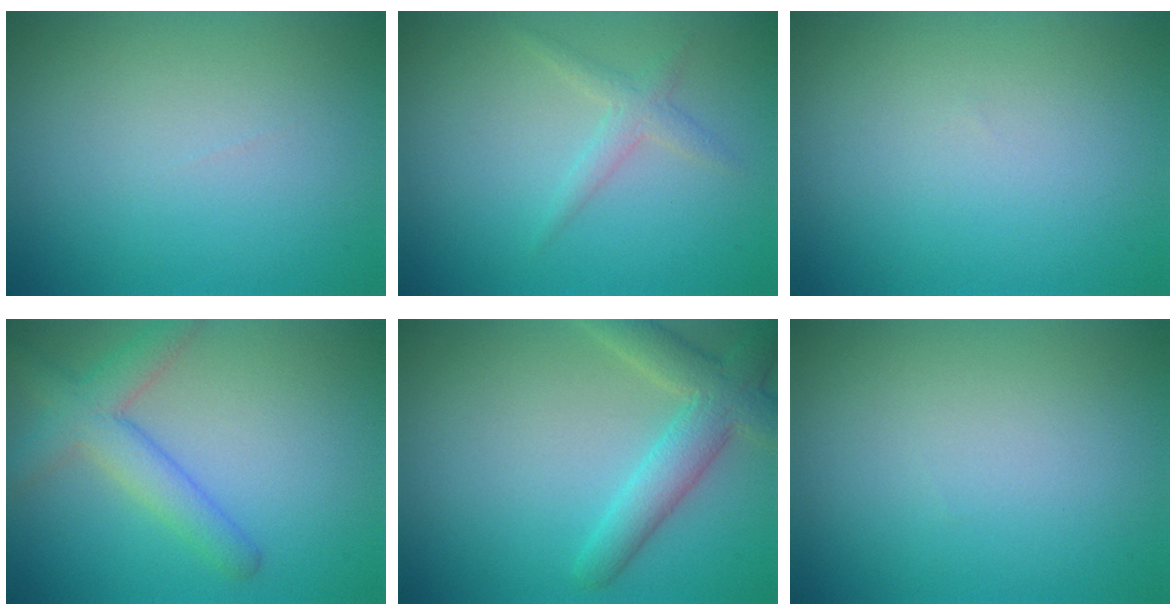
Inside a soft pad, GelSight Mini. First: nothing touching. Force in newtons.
{"total": 1.6, "press": 1.6, "slide": 0.0}
{"total": 0.0}
{"total": 4.1, "press": 4.1, "slide": 0.2}
{"total": 4.4, "press": 4.4, "slide": 0.3}
{"total": 0.0}